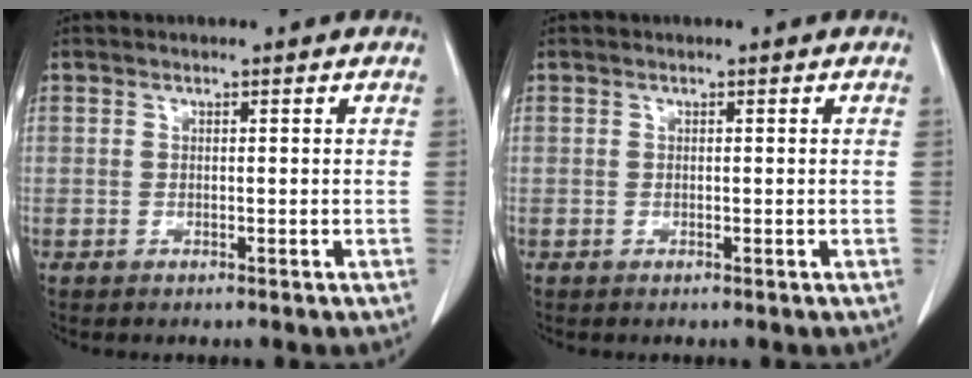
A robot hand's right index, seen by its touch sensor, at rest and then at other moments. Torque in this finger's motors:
{"motor_torque": [0.01, 0.00, 0.02, 0.00]}